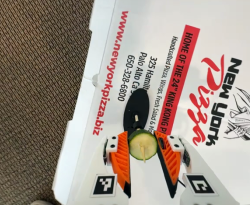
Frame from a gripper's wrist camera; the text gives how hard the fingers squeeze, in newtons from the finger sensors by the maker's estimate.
{"total": 9.4, "left": 9.3, "right": 9.5}